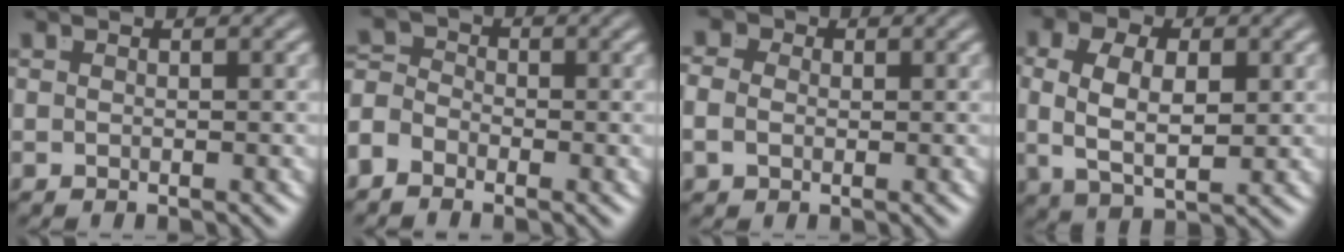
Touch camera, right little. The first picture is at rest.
{"total": 3.6, "force": [-1.1, 3.1, 1.4], "torque": [-0.021, -0.014, -0.025]}
{"total": 3.1, "force": [0.3, 2.8, 1.4], "torque": [-0.029, 0.002, -0.003]}
{"total": 6.7, "force": [0.1, 4.5, 5.0], "torque": [-0.097, -0.015, 0.007]}